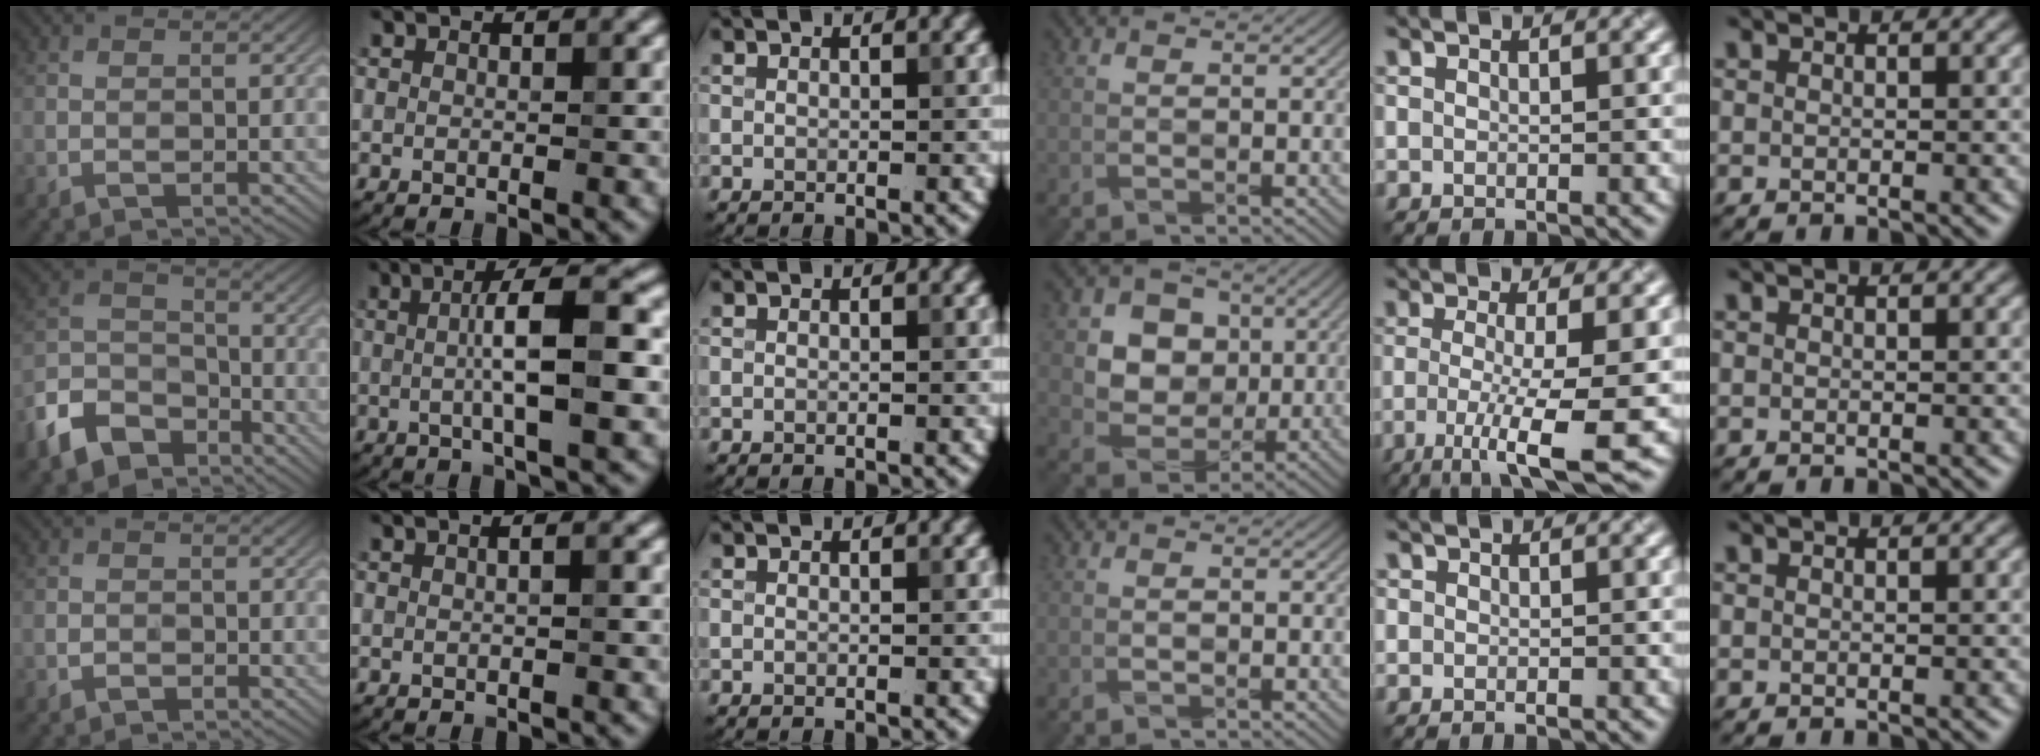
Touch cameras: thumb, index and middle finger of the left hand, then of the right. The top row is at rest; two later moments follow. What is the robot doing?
{"motion": "wrap", "object": "tissue paper"}